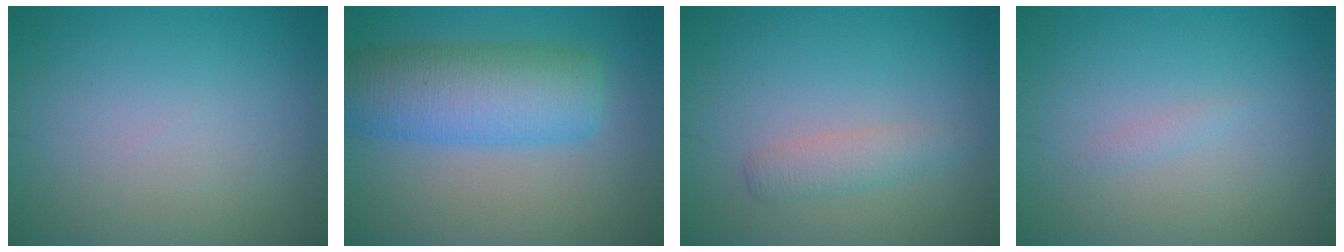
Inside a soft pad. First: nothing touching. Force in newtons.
{"total": 8.1, "press": 8.1, "slide": 0.2}
{"total": 1.8, "press": 1.8, "slide": 0.0}
{"total": 0.6, "press": 0.6, "slide": 0.0}